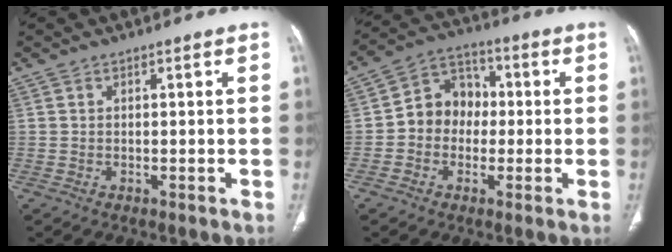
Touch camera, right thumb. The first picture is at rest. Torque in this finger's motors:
{"motor_torque": [1.17, 1.11, 0.87, -0.21, 0.03]}